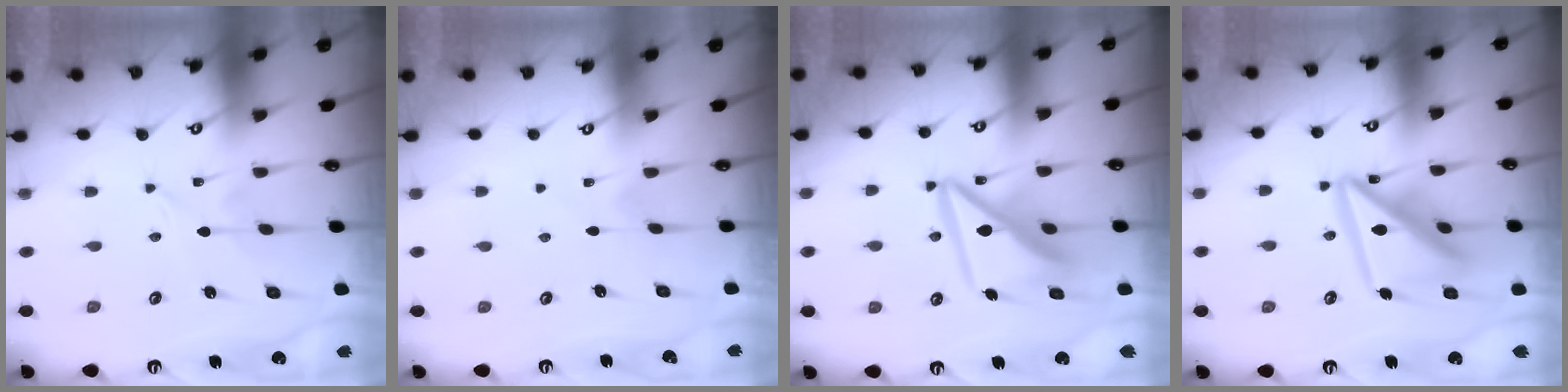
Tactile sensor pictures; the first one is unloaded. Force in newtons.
{"total": 3.5, "press": 3.5, "slide": 0.4}
{"total": 14.6, "press": 14.5, "slide": 1.8}
{"total": 18.4, "press": 18.3, "slide": 2.0}